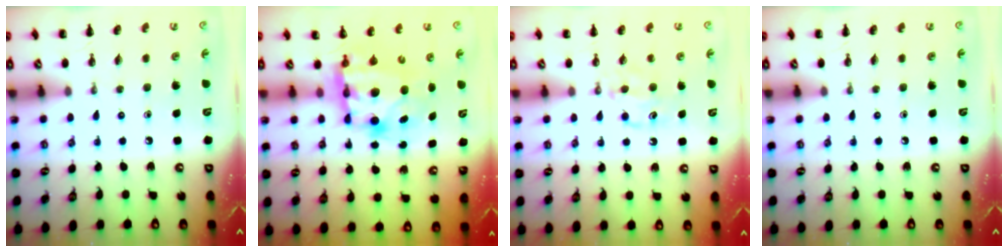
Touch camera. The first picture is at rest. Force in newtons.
{"total": 10.0, "press": 9.8, "slide": 1.9}
{"total": 6.3, "press": 6.1, "slide": 1.6}
{"total": 0.0}